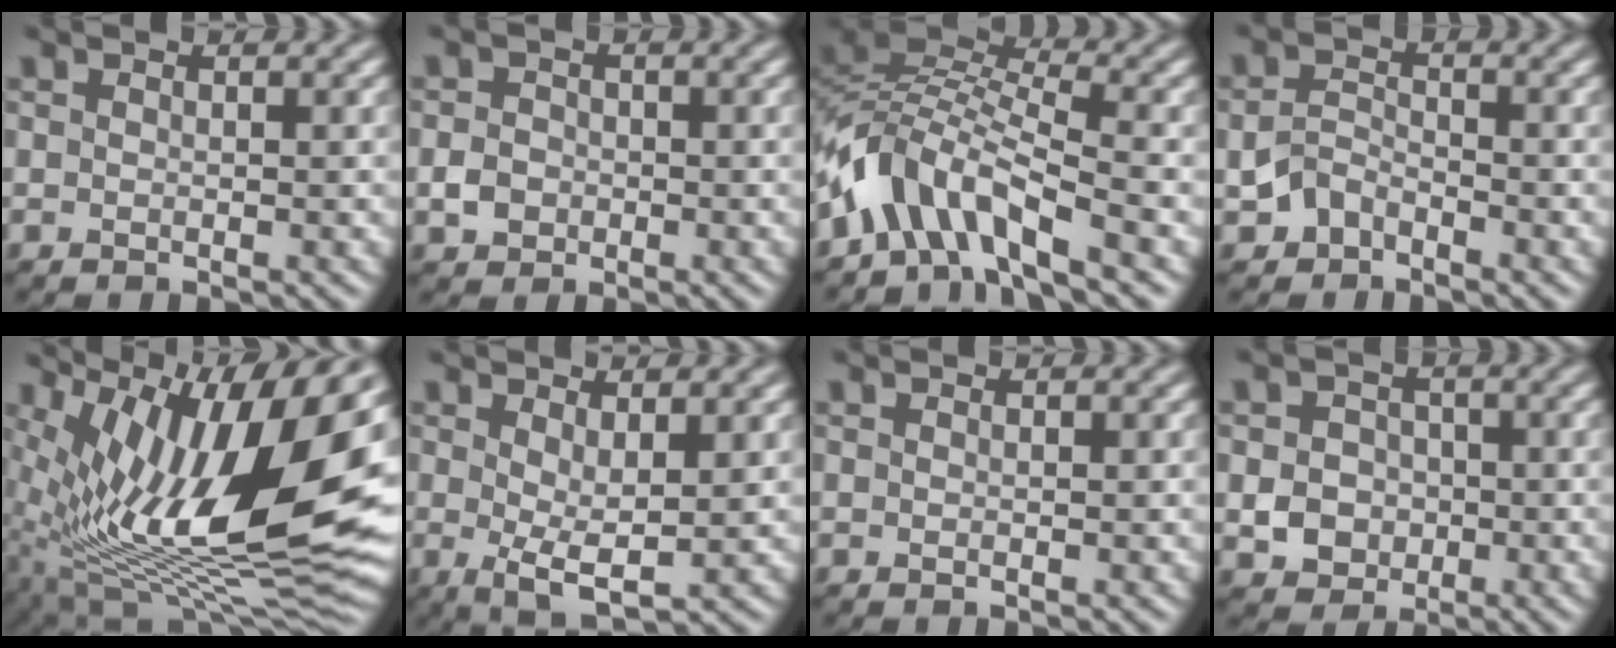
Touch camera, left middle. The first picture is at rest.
{"total": 2.1, "force": [-0.6, 1.8, 0.8], "torque": [-0.011, 0.000, -0.016]}
{"total": 6.6, "force": [-3.8, 2.6, 4.8], "torque": [-0.081, 0.008, -0.090]}
{"total": 2.3, "force": [-1.4, 1.5, 1.1], "torque": [-0.024, 0.009, -0.031]}
{"total": 16.3, "force": [5.1, 6.3, 14.2], "torque": [-0.250, 0.013, 0.079]}
{"total": 3.3, "force": [0.6, 0.9, 3.1], "torque": [-0.054, -0.009, 0.014]}
{"total": 0.0}
{"total": 3.4, "force": [-0.7, 3.1, 1.4], "torque": [-0.019, 0.000, -0.014]}